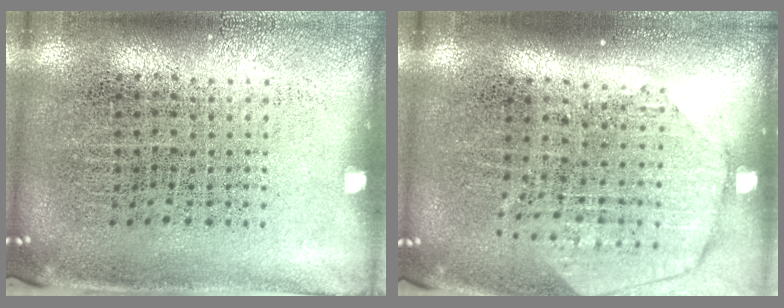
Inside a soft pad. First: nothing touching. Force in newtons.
{"total": 1.8, "press": 1.6, "slide": 1.0}